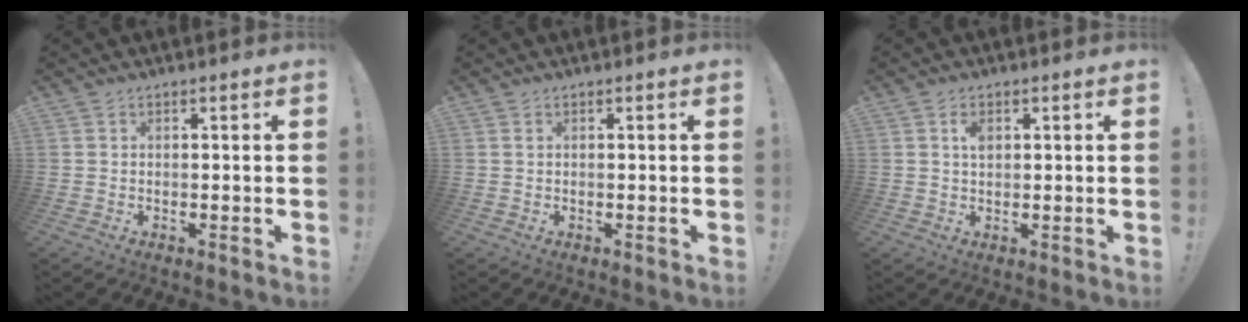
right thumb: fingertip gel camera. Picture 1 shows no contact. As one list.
[{"total": 0.0}, {"total": 2.6, "force": [1.0, 1.7, 1.7], "torque": [-0.015, -0.003, 0.013]}]